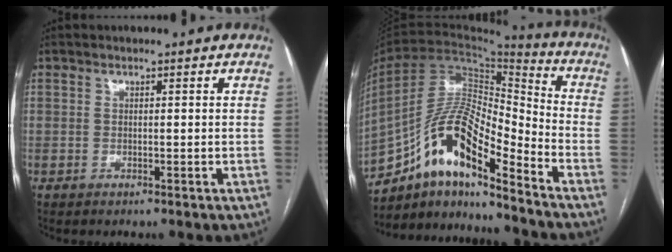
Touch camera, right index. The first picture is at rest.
{"total": 15.8, "force": [-10.3, 3.5, 11.4], "torque": [-0.211, 0.034, -0.177]}